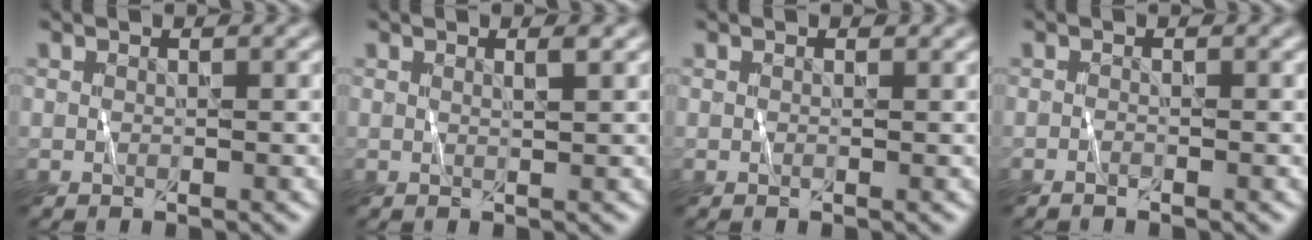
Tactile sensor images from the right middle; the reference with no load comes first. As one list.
[{"total": 0.8, "force": [0.5, 0.1, 0.7], "torque": [-0.004, 0.002, 0.004]}, {"total": 0.0}, {"total": 0.7, "force": [-0.6, -0.1, 0.3], "torque": [-0.006, 0.002, -0.012]}]